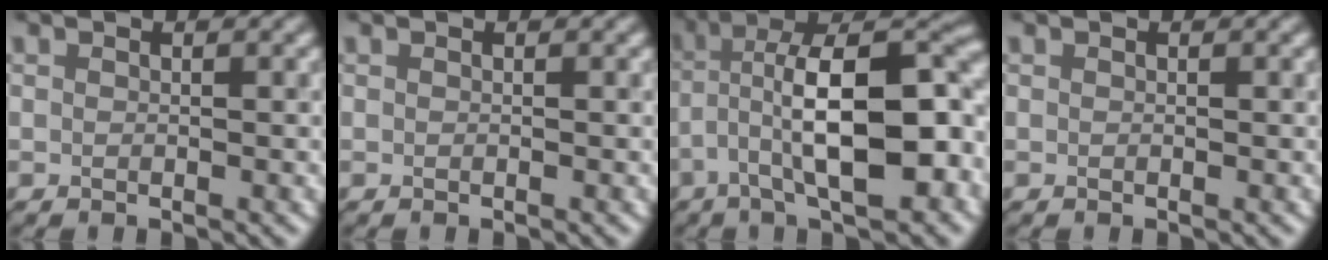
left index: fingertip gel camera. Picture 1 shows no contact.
{"total": 0.0}
{"total": 12.5, "force": [-1.7, 4.5, 11.5], "torque": [-0.185, 0.015, -0.030]}
{"total": 0.0}